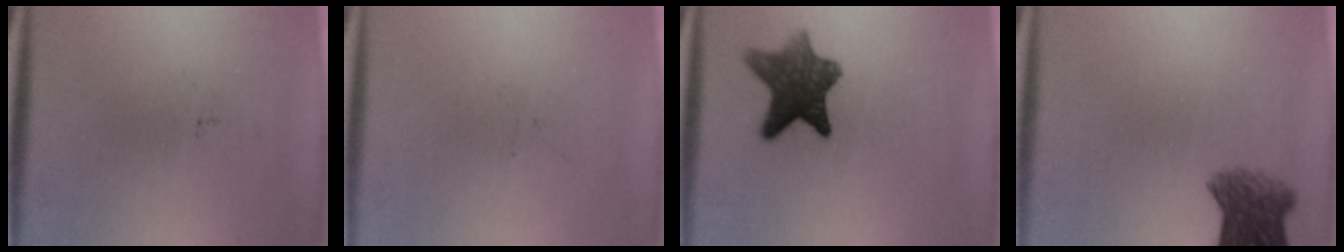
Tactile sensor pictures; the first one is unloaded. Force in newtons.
{"total": 0.0}
{"total": 9.0}
{"total": 5.5}